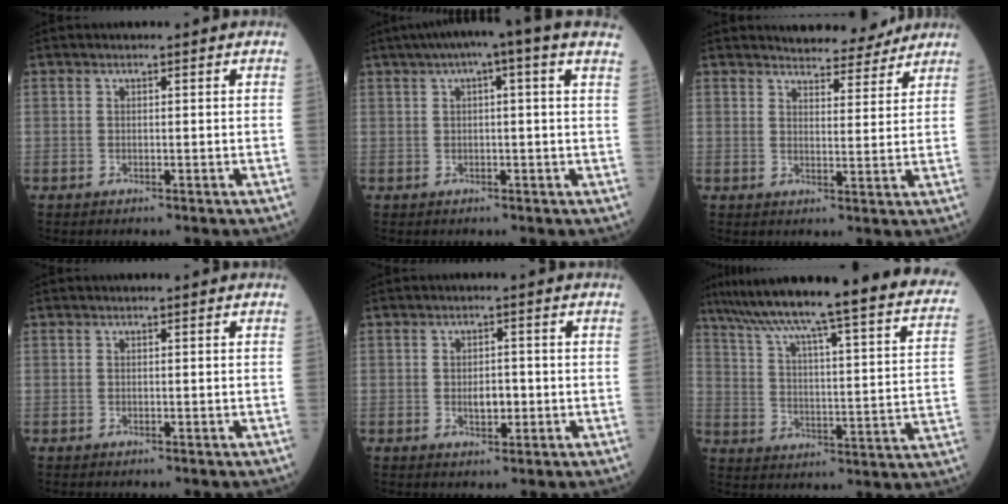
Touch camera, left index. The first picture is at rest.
{"total": 9.6, "force": [5.8, 0.7, 7.6], "torque": [-0.117, 0.048, 0.071]}
{"total": 8.0, "force": [7.6, 1.8, 1.7], "torque": [-0.020, -0.002, 0.092]}
{"total": 0.0}
{"total": 2.8, "force": [-0.5, 1.5, 2.3], "torque": [-0.040, 0.002, -0.006]}
{"total": 32.0, "force": [27.0, 1.8, 17.1], "torque": [-0.253, -0.049, 0.347]}